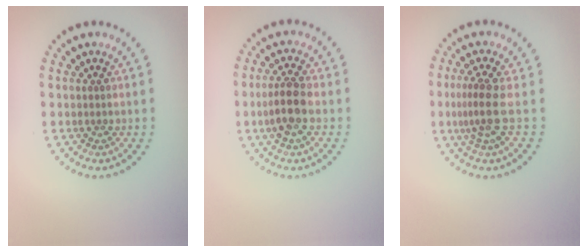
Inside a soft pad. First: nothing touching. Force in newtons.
{"total": 3.5, "press": 3.3, "slide": 0.9}
{"total": 2.8, "press": 2.0, "slide": 1.9}